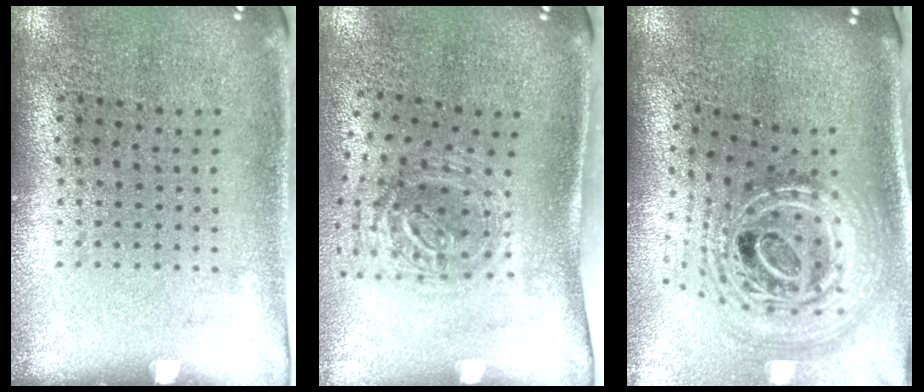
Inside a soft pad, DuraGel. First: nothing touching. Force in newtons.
{"total": 1.2, "press": 1.1, "slide": 0.6}
{"total": 3.0, "press": 2.0, "slide": 2.2}